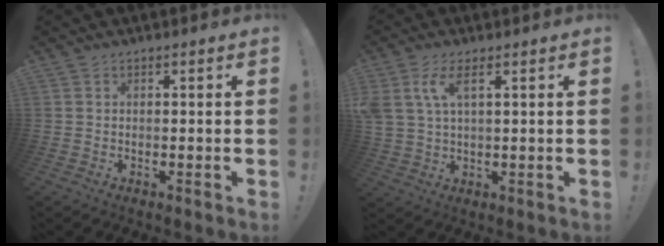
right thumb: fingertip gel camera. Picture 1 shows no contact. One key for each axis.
{"total": 7.0, "fx": 3.0, "fy": 3.0, "fz": 5.6, "tx": -0.121, "ty": -0.007, "tz": 0.055}